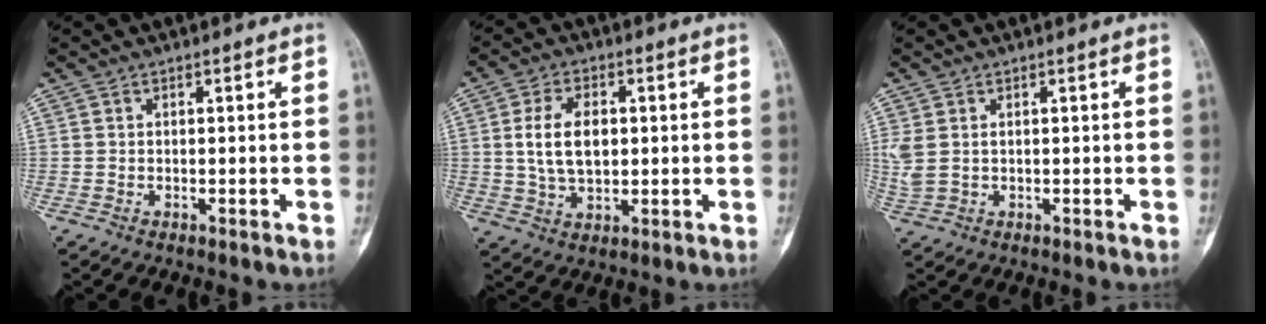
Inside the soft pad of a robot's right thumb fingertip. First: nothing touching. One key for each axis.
{"total": 9.1, "fx": 1.0, "fy": 5.5, "fz": 7.1, "tx": -0.124, "ty": 0.000, "tz": 0.024}
{"total": 3.3, "fx": 0.7, "fy": 2.1, "fz": 2.4, "tx": -0.071, "ty": 0.005, "tz": 0.020}